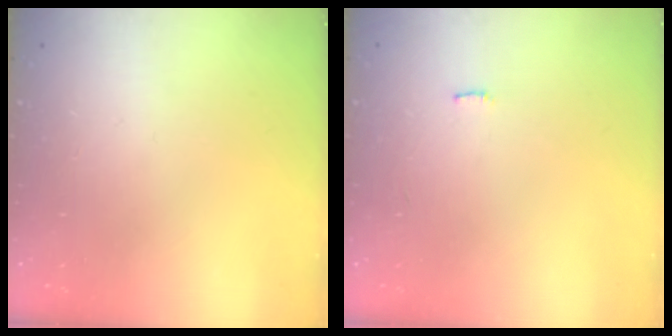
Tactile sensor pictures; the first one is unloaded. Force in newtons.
{"total": 3.1, "press": 3.1, "slide": 0.2}